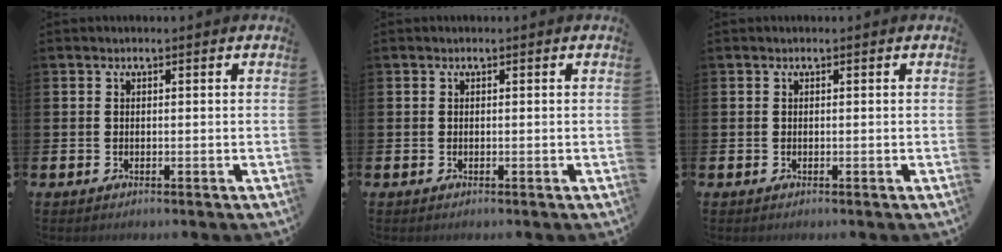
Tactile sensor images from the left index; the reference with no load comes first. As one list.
[{"total": 0.0}, {"total": 0.0}]